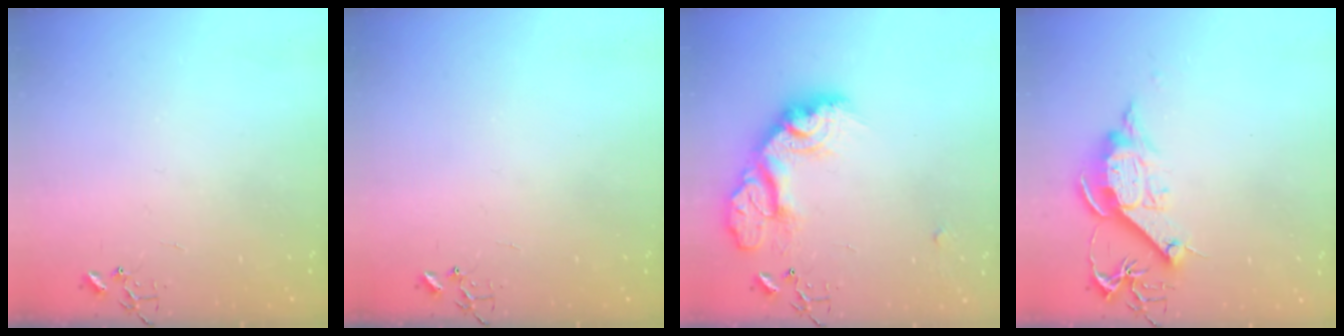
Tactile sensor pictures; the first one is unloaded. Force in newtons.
{"total": 0.0}
{"total": 20.0, "press": 20.0, "slide": 1.6}
{"total": 11.9, "press": 11.9, "slide": 0.5}